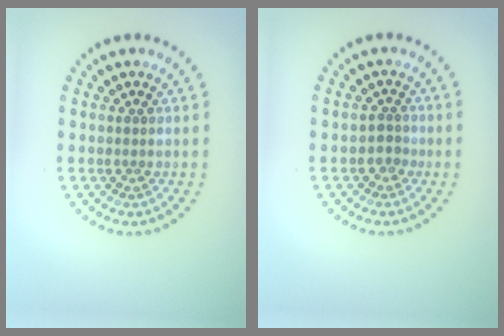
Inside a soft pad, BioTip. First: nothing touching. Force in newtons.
{"total": 1.3, "press": 1.0, "slide": 0.7}